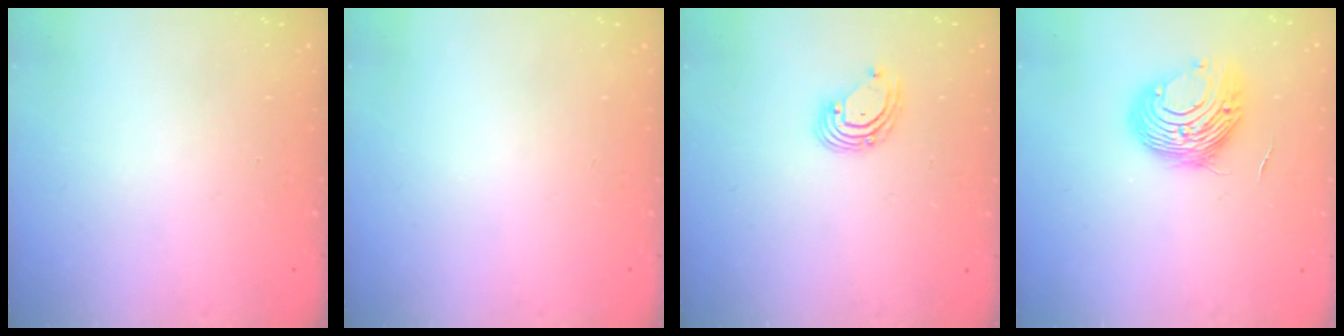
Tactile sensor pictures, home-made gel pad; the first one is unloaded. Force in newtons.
{"total": 0.0}
{"total": 3.9, "press": 3.9, "slide": 0.6}
{"total": 10.4, "press": 10.4, "slide": 0.4}